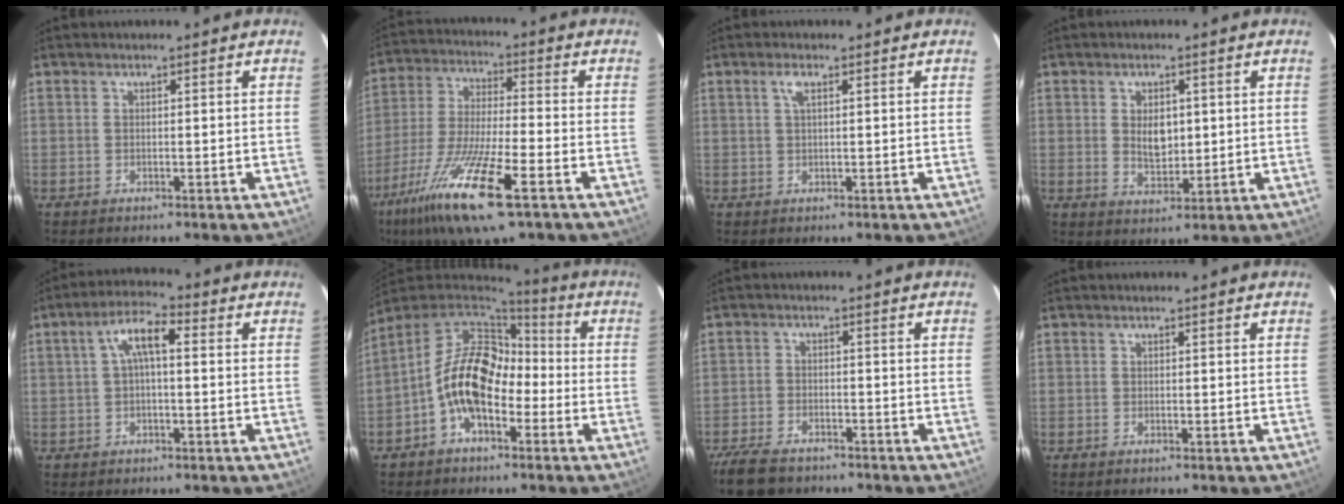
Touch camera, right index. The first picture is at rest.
{"total": 17.5, "force": [-9.8, 2.9, 14.2], "torque": [-0.299, -0.041, -0.188]}
{"total": 1.9, "force": [0.8, 0.6, 1.6], "torque": [-0.033, 0.005, 0.016]}
{"total": 5.1, "force": [0.7, 3.2, 3.9], "torque": [-0.065, -0.002, 0.017]}
{"total": 5.8, "force": [0.6, 2.1, 5.4], "torque": [-0.105, 0.021, 0.013]}
{"total": 12.1, "force": [-3.4, 7.2, 9.1], "torque": [-0.172, 0.019, -0.068]}
{"total": 10.1, "force": [-8.1, 4.3, 4.3], "torque": [-0.119, -0.018, -0.145]}
{"total": 0.0}